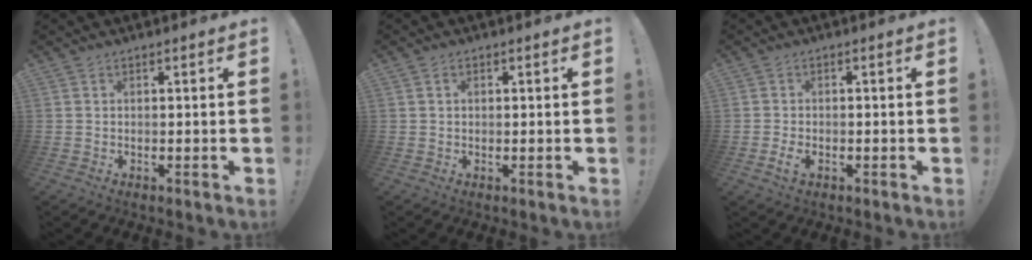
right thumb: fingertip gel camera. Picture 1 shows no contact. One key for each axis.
{"total": 0.9, "fx": 0.2, "fy": 0.8, "fz": 0.4, "tx": -0.009, "ty": 0.005, "tz": 0.003}
{"total": 3.1, "fx": -1.7, "fy": 1.5, "fz": 2.2, "tx": -0.043, "ty": 0.009, "tz": -0.028}